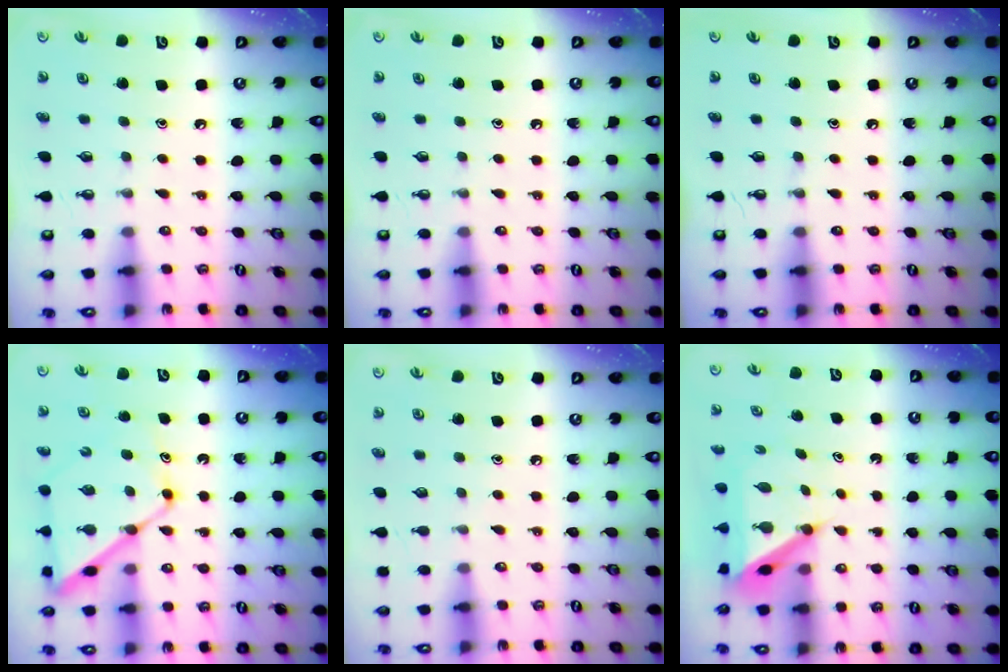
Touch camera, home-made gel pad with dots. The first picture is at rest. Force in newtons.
{"total": 0.0}
{"total": 0.0}
{"total": 12.2, "press": 12.2, "slide": 1.0}
{"total": 2.6, "press": 2.5, "slide": 0.3}
{"total": 6.4, "press": 6.4, "slide": 0.3}